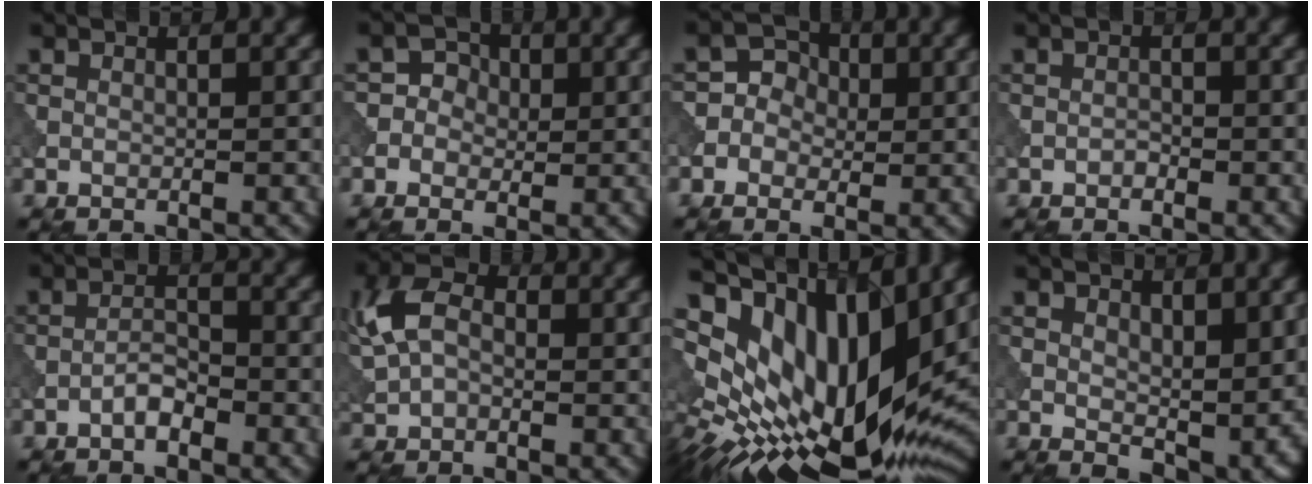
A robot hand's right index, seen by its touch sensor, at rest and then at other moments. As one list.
[{"total": 2.7, "force": [-0.1, 2.5, 1.1], "torque": [0.002, 0.001, -0.015]}, {"total": 3.5, "force": [-0.1, 3.2, 1.5], "torque": [-0.007, 0.008, -0.022]}, {"total": 0.7, "force": [-0.4, 0.4, 0.4], "torque": [-0.006, 0.000, -0.008]}, {"total": 2.1, "force": [-1.3, 0.7, 1.5], "torque": [-0.026, 0.007, -0.026]}, {"total": 5.8, "force": [1.0, 3.8, 4.3], "torque": [-0.091, 0.011, 0.006]}, {"total": 15.3, "force": [5.9, 7.0, 12.2], "torque": [-0.229, 0.014, 0.106]}, {"total": 4.8, "force": [1.8, 2.6, 3.6], "torque": [-0.058, -0.017, 0.037]}]